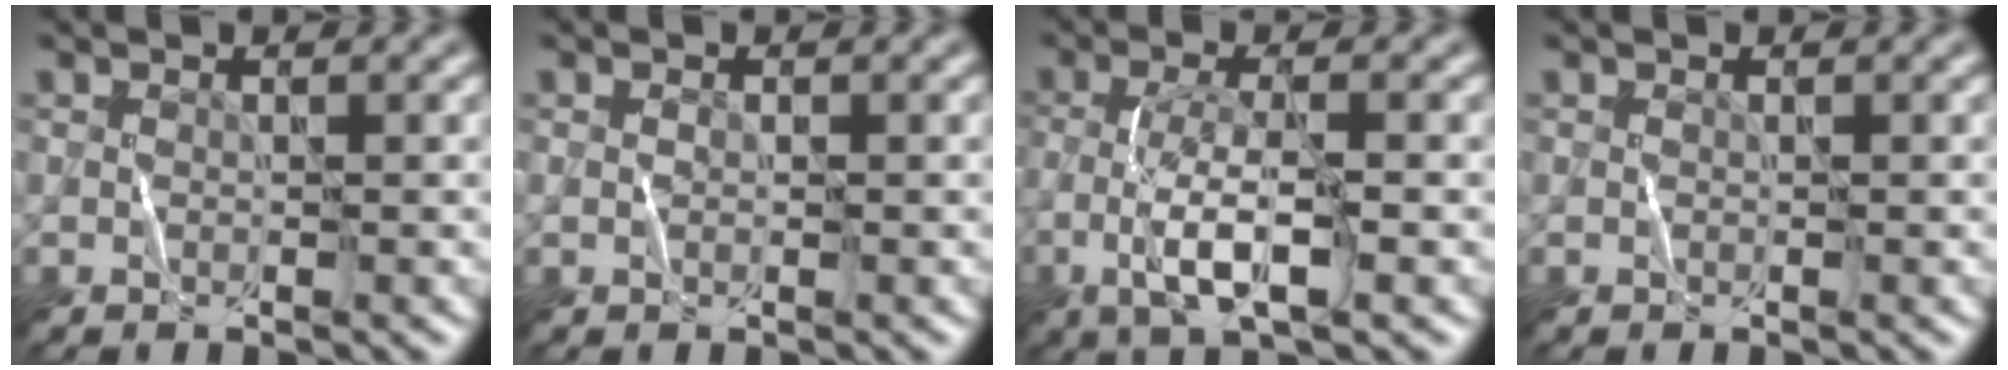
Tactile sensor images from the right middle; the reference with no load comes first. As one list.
[{"total": 0.5, "force": [0.0, 0.4, 0.4], "torque": [-0.007, 0.001, 0.001]}, {"total": 4.8, "force": [-1.6, 1.1, 4.4], "torque": [-0.087, 0.003, -0.035]}, {"total": 0.0}]